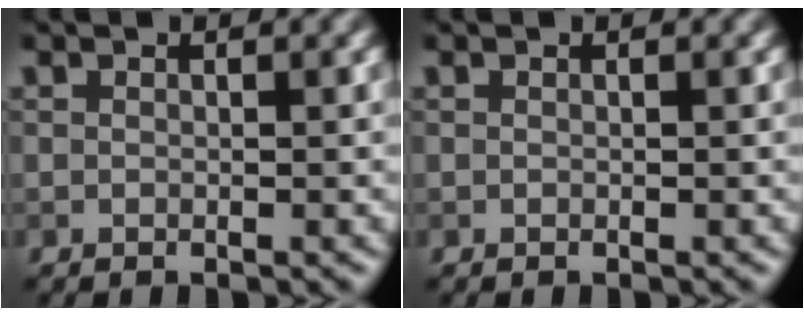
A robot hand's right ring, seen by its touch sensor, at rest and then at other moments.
{"total": 0.0}